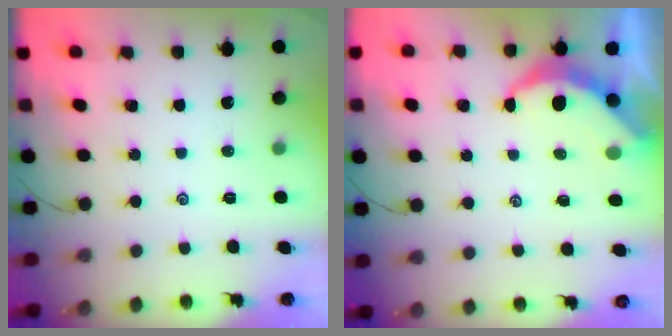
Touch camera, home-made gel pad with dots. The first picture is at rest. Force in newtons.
{"total": 6.1, "press": 6.1, "slide": 0.5}